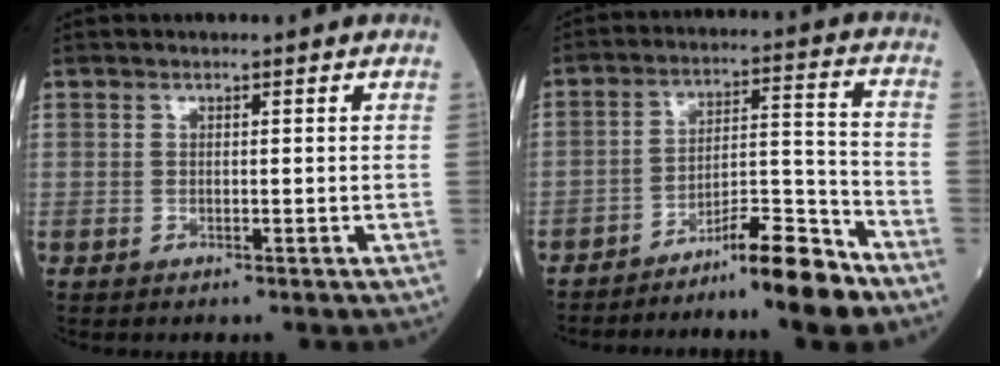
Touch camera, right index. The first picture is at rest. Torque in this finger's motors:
{"motor_torque": [0.74, -0.83, -0.09, -0.20]}